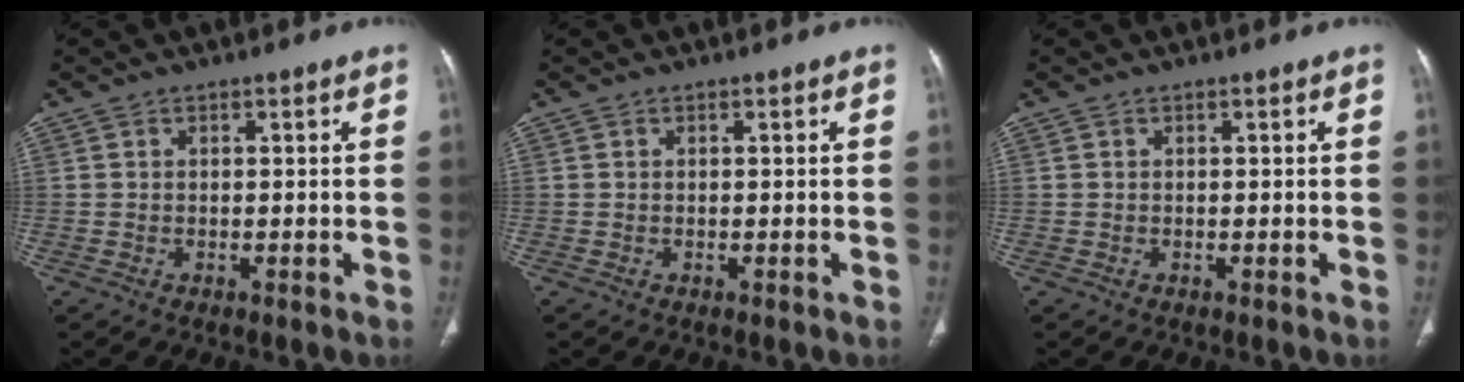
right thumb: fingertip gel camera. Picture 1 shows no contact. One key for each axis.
{"total": 0.0}
{"total": 0.0}